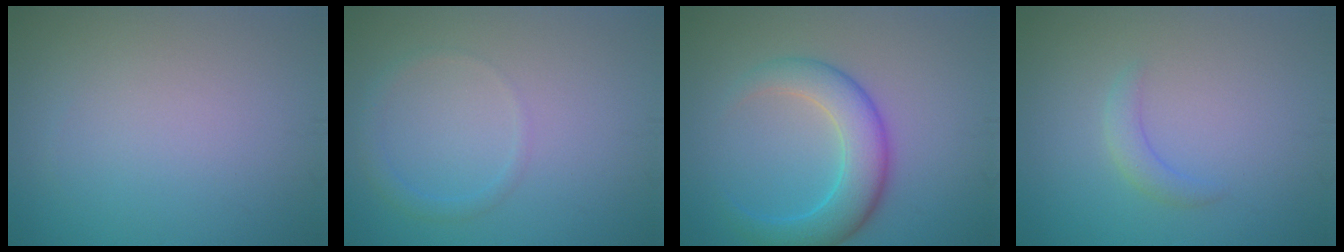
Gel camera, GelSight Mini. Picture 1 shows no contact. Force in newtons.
{"total": 1.3, "press": 1.3, "slide": 0.0}
{"total": 5.4, "press": 5.4, "slide": 0.1}
{"total": 1.6, "press": 1.6, "slide": 0.2}